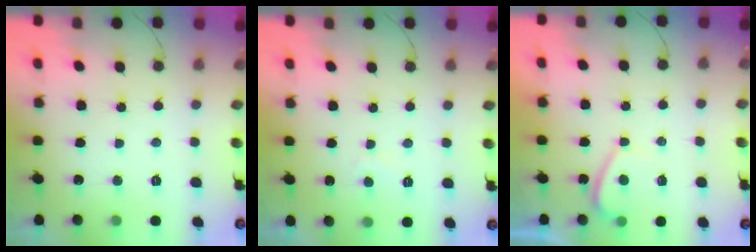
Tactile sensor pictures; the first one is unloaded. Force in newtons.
{"total": 1.7, "press": 1.6, "slide": 0.5}
{"total": 1.9, "press": 1.8, "slide": 0.7}